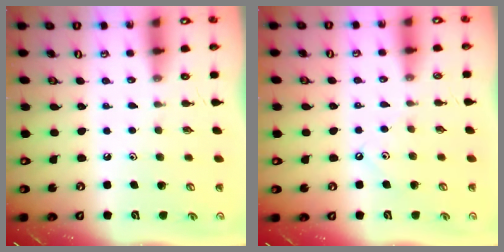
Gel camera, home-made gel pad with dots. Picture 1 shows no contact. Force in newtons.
{"total": 3.0, "press": 3.0, "slide": 0.4}